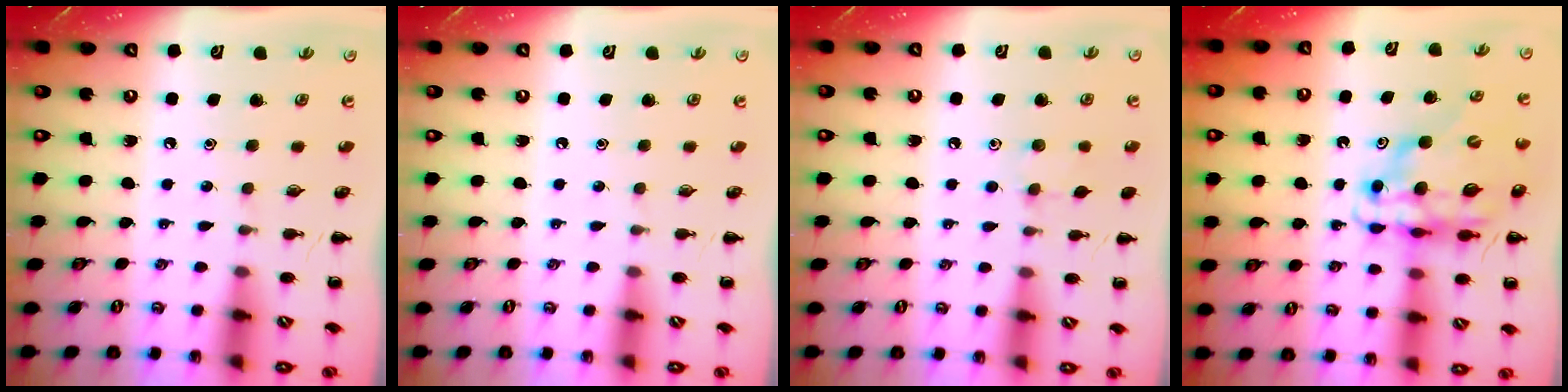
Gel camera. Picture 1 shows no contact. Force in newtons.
{"total": 0.0}
{"total": 5.4, "press": 5.3, "slide": 1.3}
{"total": 15.0, "press": 14.4, "slide": 4.0}